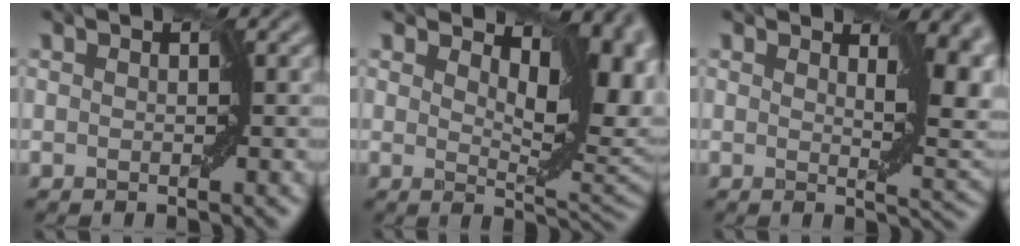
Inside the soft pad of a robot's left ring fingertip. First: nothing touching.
{"total": 9.8, "force": [2.3, 5.0, 8.1], "torque": [-0.114, -0.006, 0.039]}
{"total": 6.5, "force": [1.3, 3.3, 5.5], "torque": [-0.076, -0.008, 0.020]}